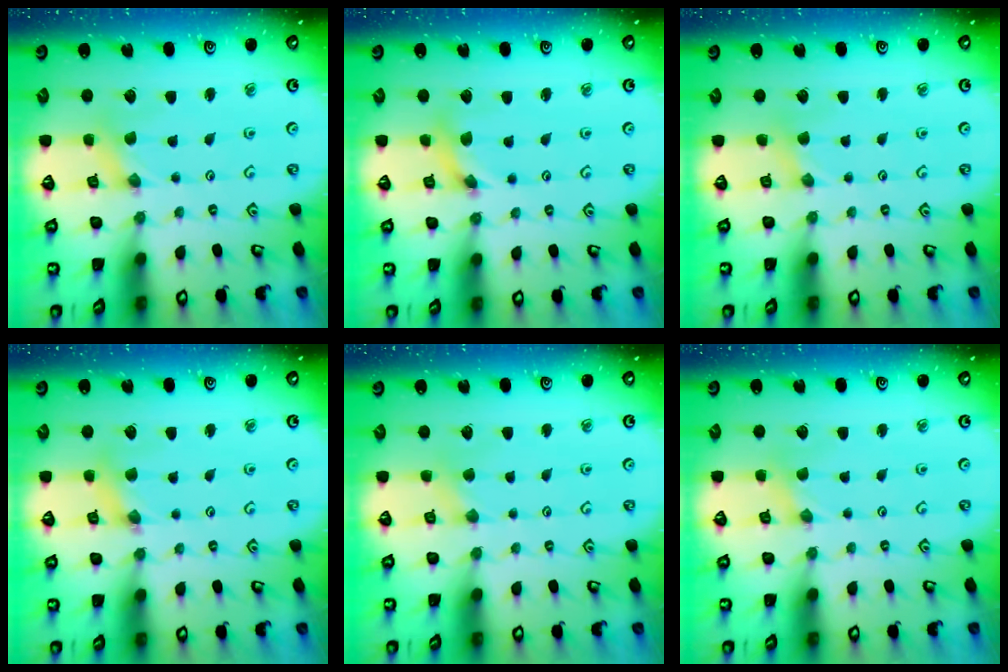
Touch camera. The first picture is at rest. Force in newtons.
{"total": 3.5, "press": 3.5, "slide": 0.5}
{"total": 2.3, "press": 2.3, "slide": 0.3}
{"total": 3.9, "press": 3.9, "slide": 0.4}
{"total": 1.6, "press": 1.6, "slide": 0.4}
{"total": 0.0}